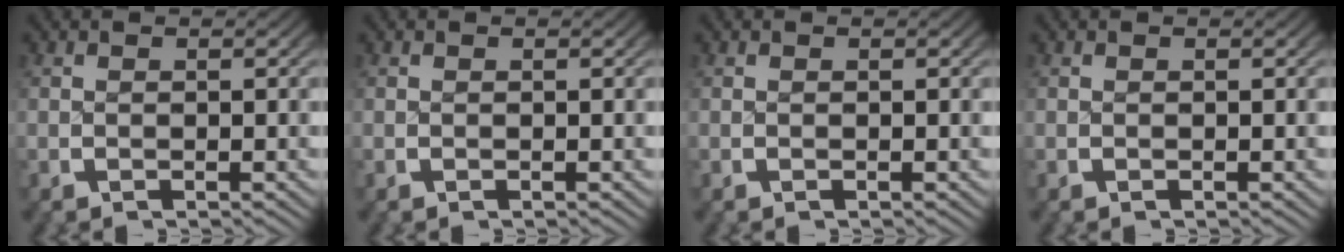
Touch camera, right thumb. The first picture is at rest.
{"total": 0.0}
{"total": 0.0}
{"total": 0.0}